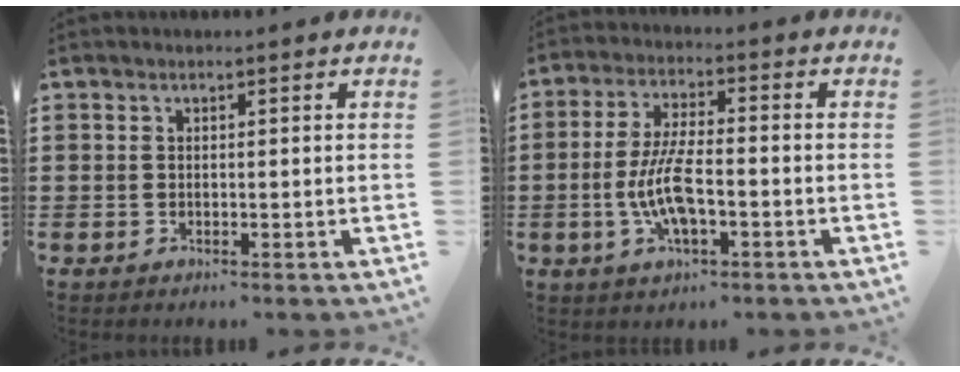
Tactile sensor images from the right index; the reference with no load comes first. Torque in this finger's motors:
{"motor_torque": [1.12, 0.83, 0.26, 0.08]}